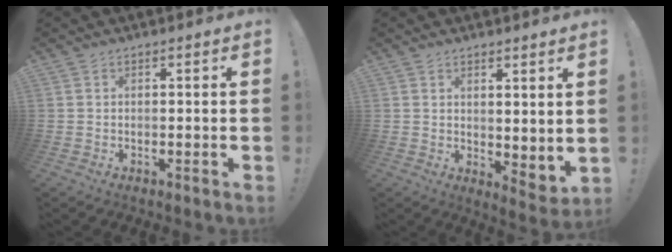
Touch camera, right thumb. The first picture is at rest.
{"total": 4.2, "force": [3.4, 1.8, 1.7], "torque": [-0.017, -0.037, 0.065]}